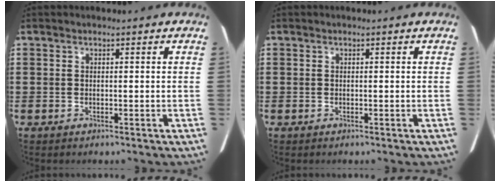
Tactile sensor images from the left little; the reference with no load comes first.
{"total": 0.0}